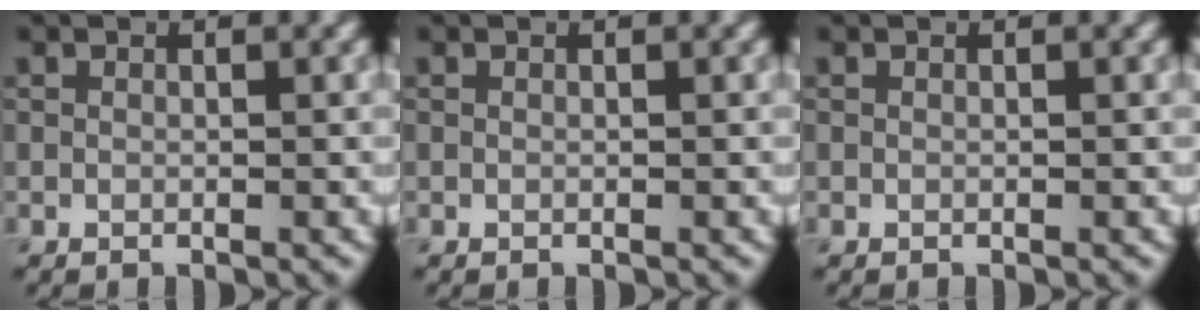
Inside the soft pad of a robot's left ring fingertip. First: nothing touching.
{"total": 0.0}
{"total": 0.0}